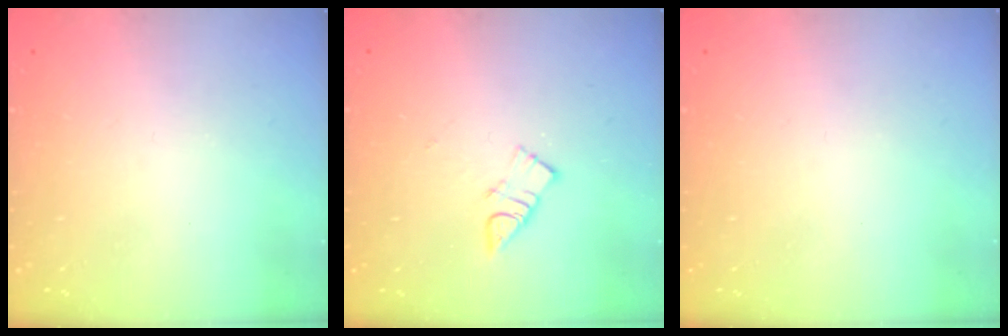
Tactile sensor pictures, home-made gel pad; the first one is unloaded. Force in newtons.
{"total": 5.9, "press": 5.9, "slide": 0.1}
{"total": 0.0}